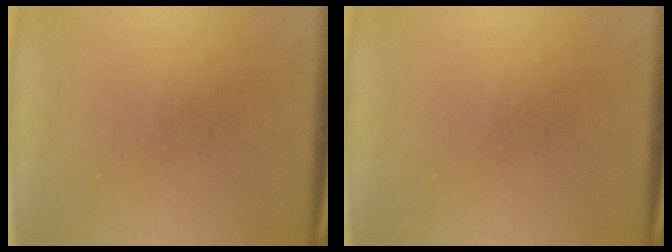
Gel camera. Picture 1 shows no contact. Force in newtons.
{"total": 0.0}